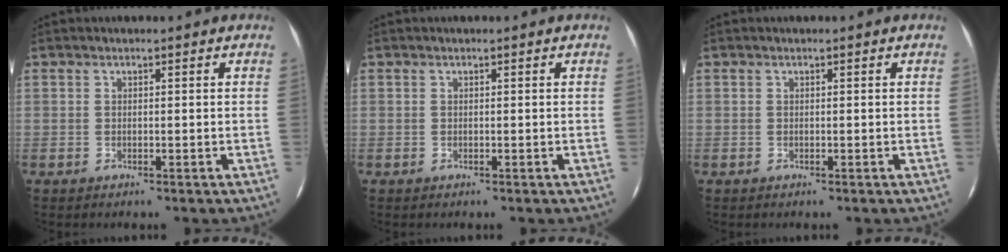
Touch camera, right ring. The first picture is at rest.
{"total": 0.0}
{"total": 0.0}